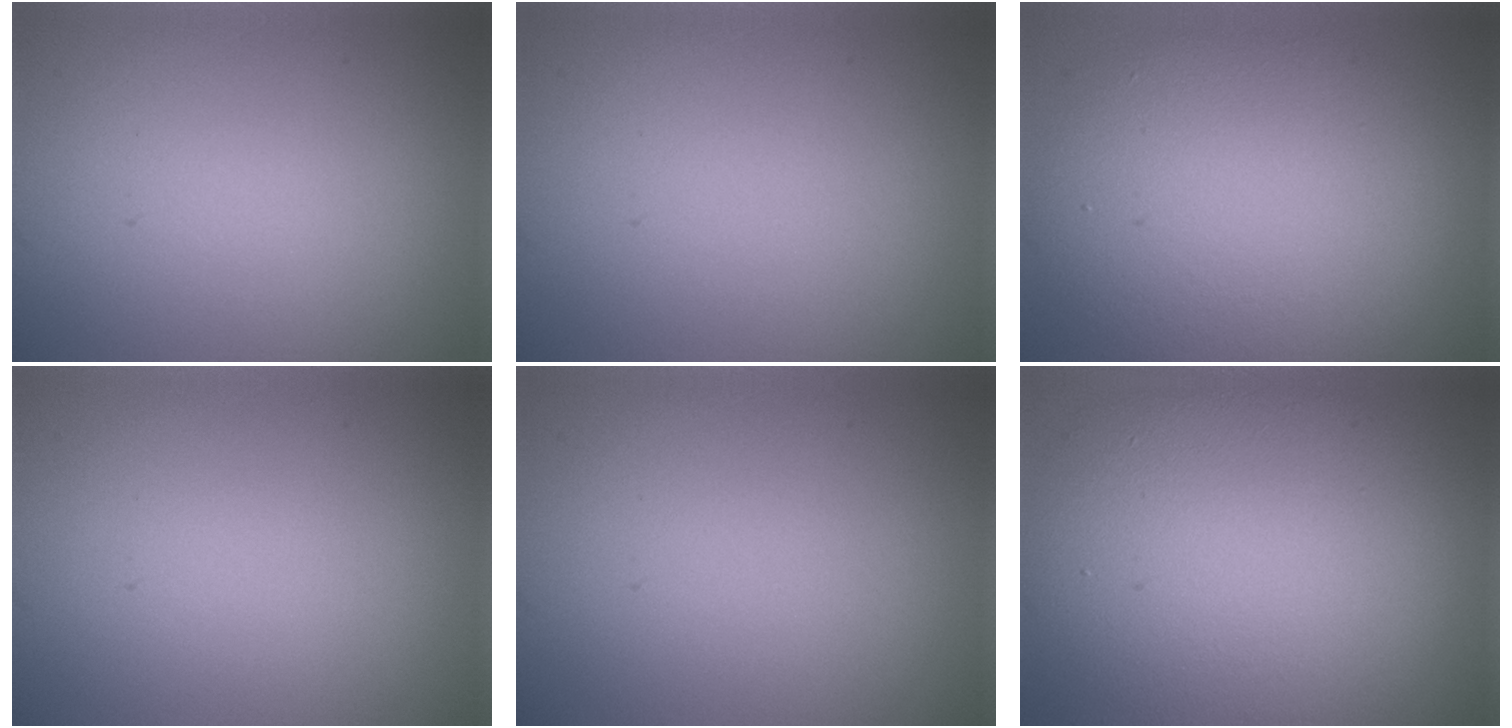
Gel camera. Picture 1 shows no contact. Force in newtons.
{"total": 0.0}
{"total": 9.6, "press": 9.5, "slide": 0.9}
{"total": 0.0}
{"total": 0.0}
{"total": 12.8, "press": 12.8, "slide": 0.7}